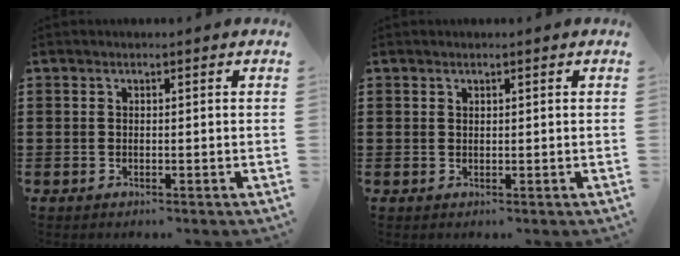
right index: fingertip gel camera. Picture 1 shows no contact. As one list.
[{"total": 0.5, "force": [0.4, 0.4, 0.1], "torque": [-0.003, 0.002, 0.008]}]